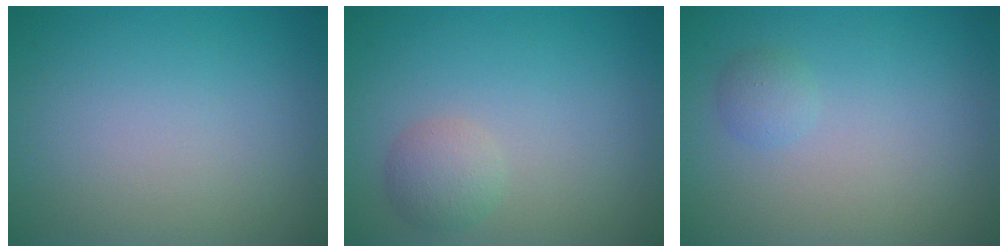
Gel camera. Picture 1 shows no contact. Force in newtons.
{"total": 2.0, "press": 2.0, "slide": 0.1}
{"total": 1.1, "press": 1.1, "slide": 0.1}